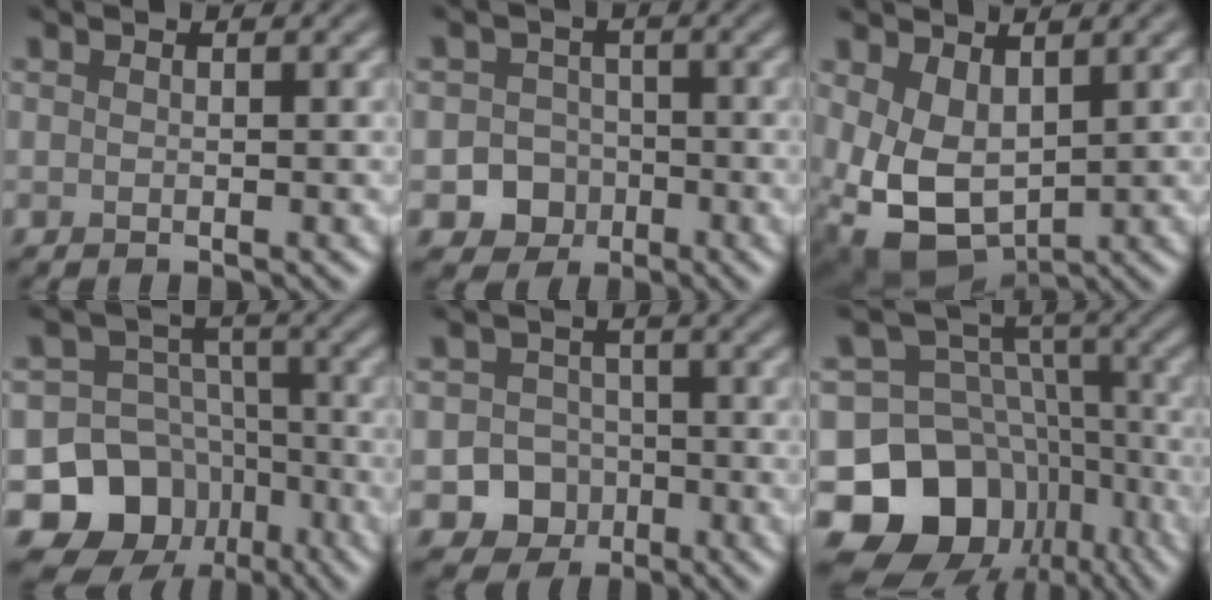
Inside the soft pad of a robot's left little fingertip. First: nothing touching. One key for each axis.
{"total": 4.4, "fx": -1.9, "fy": 3.8, "fz": 0.9, "tx": 0.023, "ty": 0.000, "tz": -0.046}
{"total": 7.0, "fx": -0.1, "fy": 4.9, "fz": 5.0, "tx": -0.128, "ty": -0.031, "tz": 0.019}
{"total": 13.4, "fx": -7.6, "fy": 10.7, "fz": 3.0, "tx": -0.058, "ty": -0.016, "tz": -0.140}
{"total": 6.0, "fx": -2.7, "fy": 5.2, "fz": 1.2, "tx": 0.017, "ty": -0.011, "tz": -0.064}
{"total": 13.3, "fx": -6.9, "fy": 10.4, "fz": 4.7, "tx": -0.095, "ty": 0.015, "tz": -0.112}